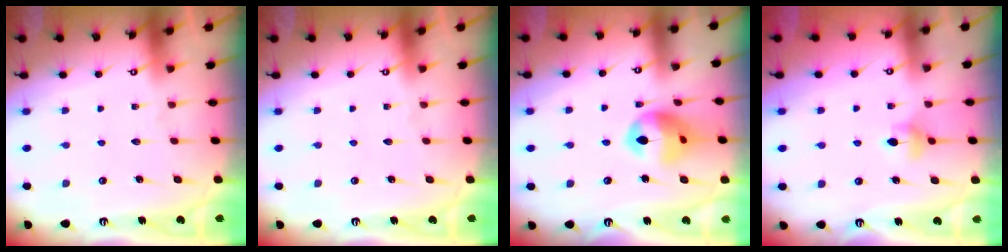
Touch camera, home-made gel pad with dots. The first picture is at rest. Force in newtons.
{"total": 0.0}
{"total": 12.4, "press": 12.4, "slide": 1.2}
{"total": 5.0, "press": 4.9, "slide": 0.9}